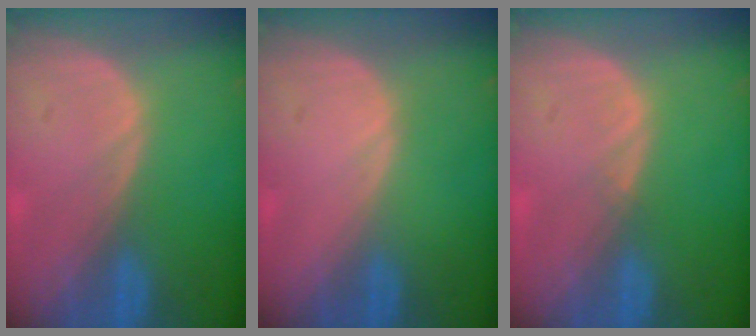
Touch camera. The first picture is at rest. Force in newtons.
{"total": 0.0}
{"total": 0.5, "press": 0.5, "slide": 0.1}